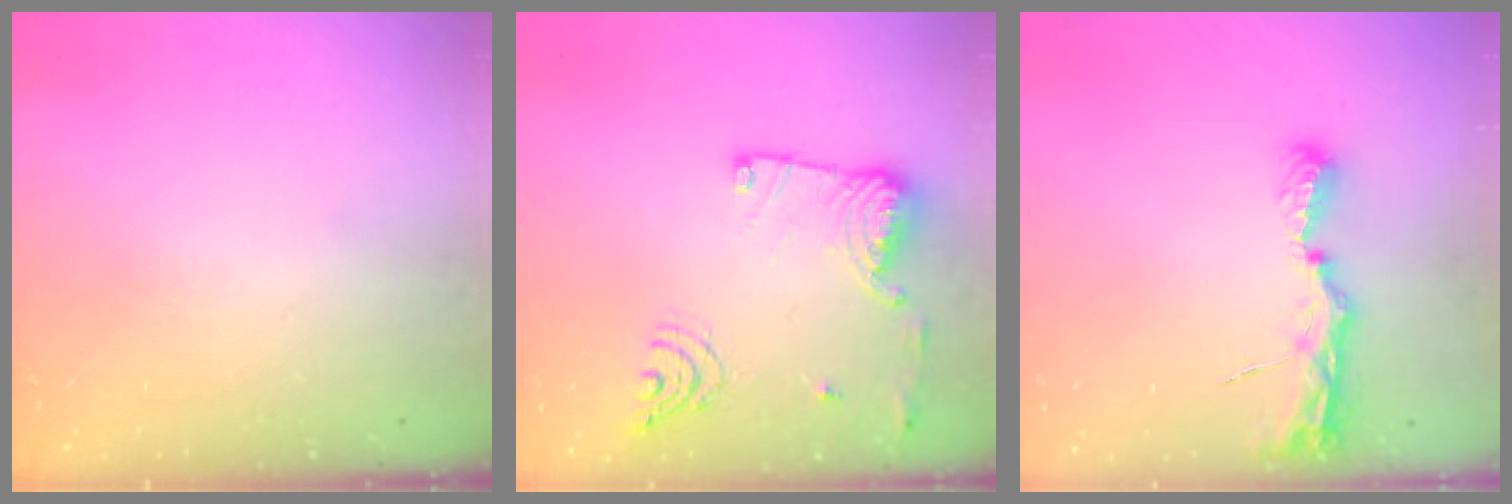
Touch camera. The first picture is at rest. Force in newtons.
{"total": 13.9, "press": 13.9, "slide": 0.8}
{"total": 7.7, "press": 7.7, "slide": 0.8}